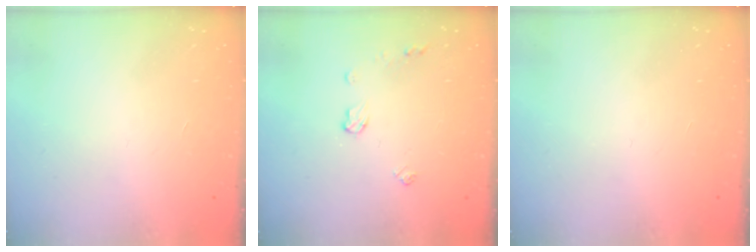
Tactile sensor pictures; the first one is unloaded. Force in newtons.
{"total": 5.2, "press": 5.2, "slide": 0.3}
{"total": 0.0}